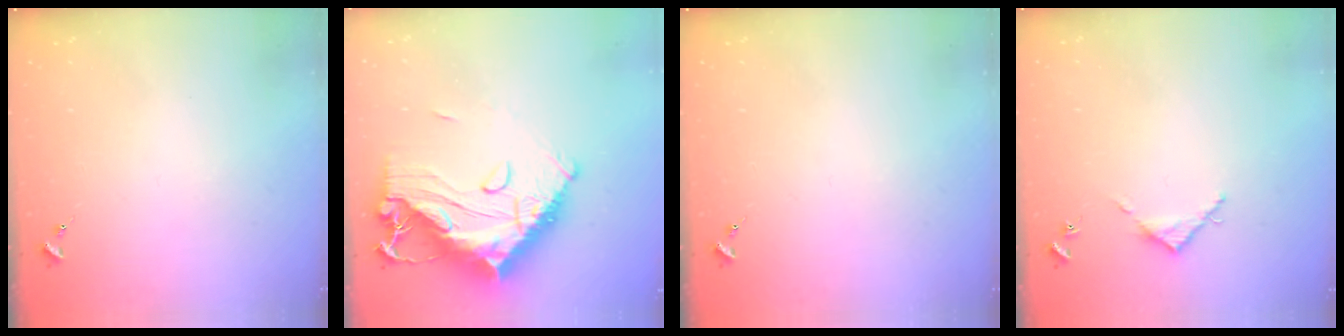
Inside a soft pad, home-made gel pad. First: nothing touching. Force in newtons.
{"total": 22.9, "press": 22.7, "slide": 2.4}
{"total": 0.0}
{"total": 3.6, "press": 3.6, "slide": 0.3}